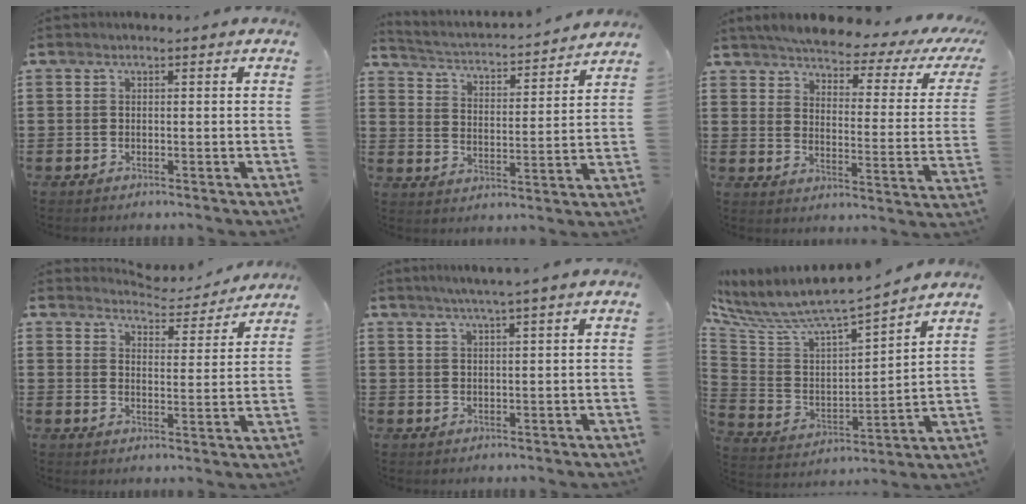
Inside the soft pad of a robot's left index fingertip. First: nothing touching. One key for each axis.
{"total": 2.3, "fx": 2.3, "fy": -0.1, "fz": 0.3, "tx": -0.025, "ty": -0.031, "tz": 0.027}
{"total": 4.1, "fx": 3.6, "fy": 0.3, "fz": 2.1, "tx": -0.064, "ty": -0.029, "tz": 0.054}
{"total": 4.3, "fx": 4.2, "fy": 0.5, "fz": 0.3, "tx": -0.018, "ty": -0.027, "tz": 0.072}
{"total": 2.0, "fx": 1.3, "fy": -0.5, "fz": 1.4, "tx": -0.028, "ty": -0.002, "tz": 0.024}
{"total": 6.4, "fx": 5.7, "fy": 1.2, "fz": 2.5, "tx": -0.080, "ty": -0.051, "tz": 0.090}